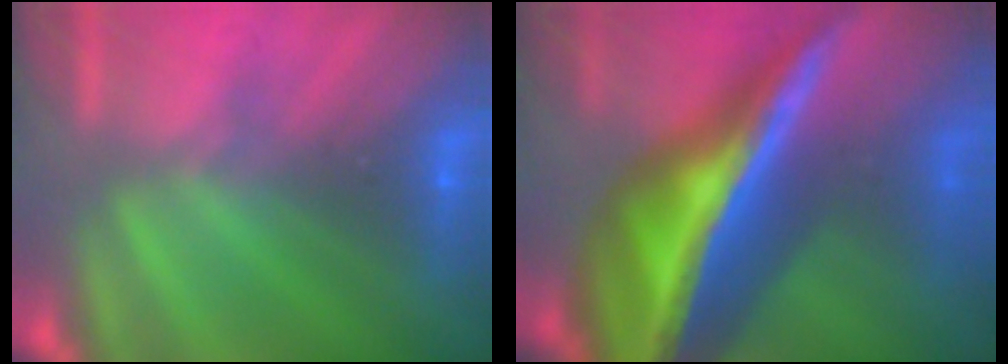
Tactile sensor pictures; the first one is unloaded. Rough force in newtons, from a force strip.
{"total": 5.8}